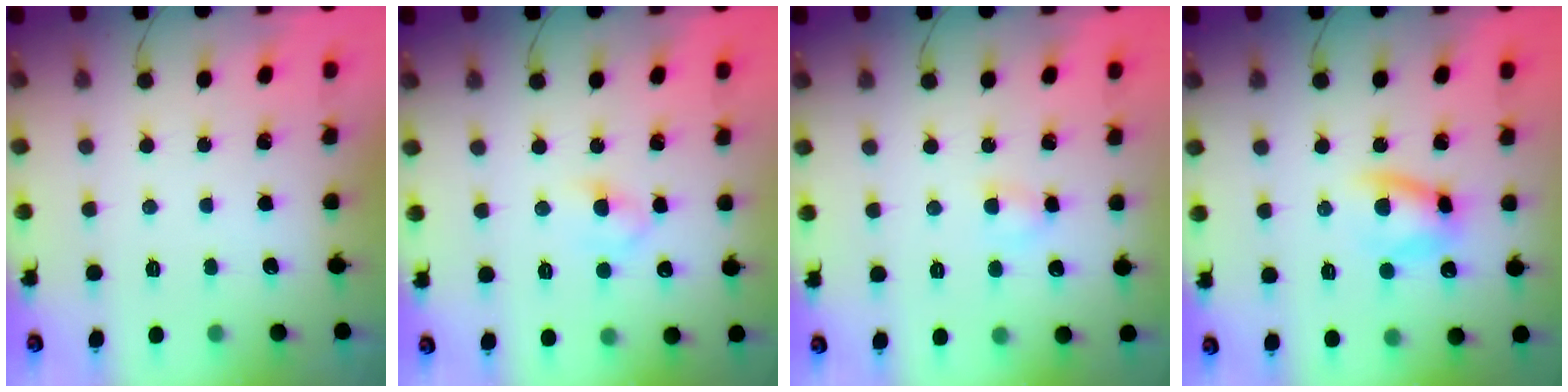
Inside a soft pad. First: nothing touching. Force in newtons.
{"total": 3.9, "press": 3.6, "slide": 1.4}
{"total": 3.1, "press": 2.9, "slide": 1.1}
{"total": 8.4, "press": 8.3, "slide": 1.4}